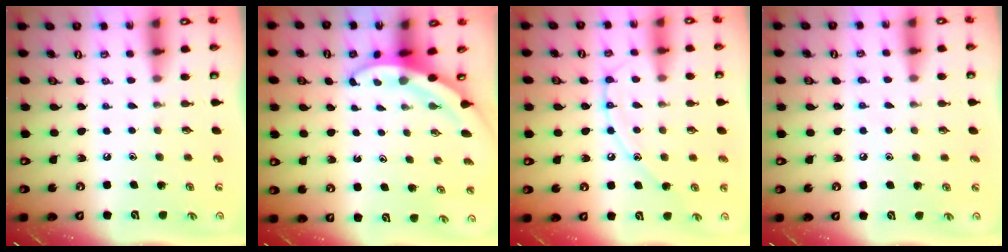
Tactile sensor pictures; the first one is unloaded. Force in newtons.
{"total": 3.3, "press": 3.3, "slide": 0.3}
{"total": 10.9, "press": 10.8, "slide": 0.9}
{"total": 5.2, "press": 5.1, "slide": 0.6}